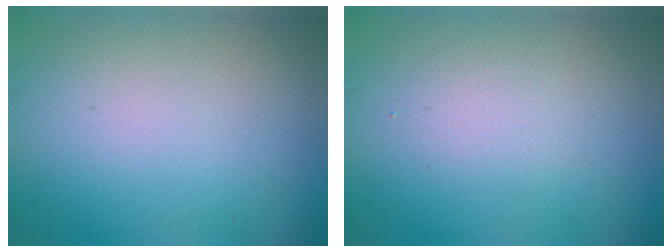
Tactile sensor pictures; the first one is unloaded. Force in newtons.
{"total": 1.6, "press": 1.6, "slide": 0.1}